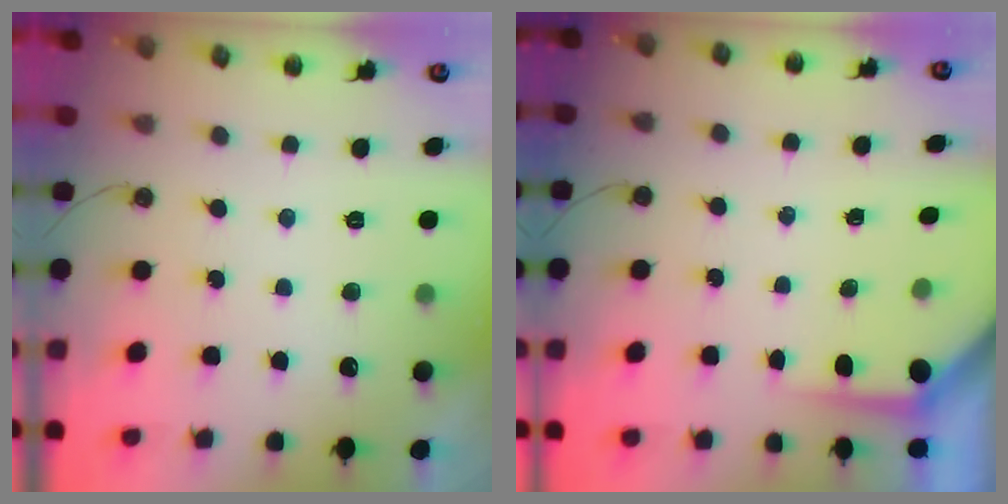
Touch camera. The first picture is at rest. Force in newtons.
{"total": 3.8, "press": 3.7, "slide": 0.4}